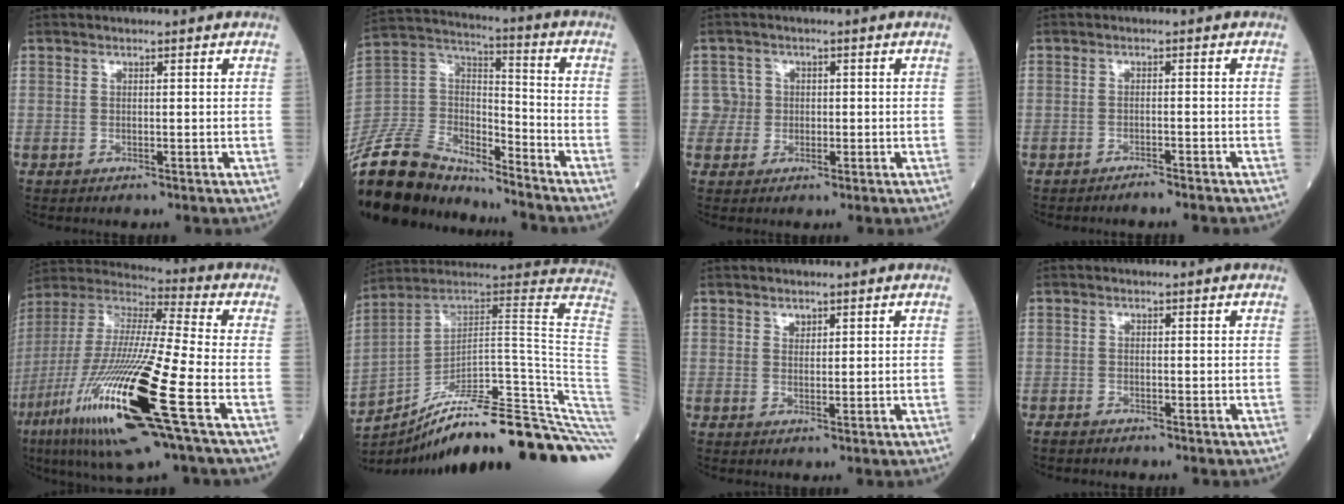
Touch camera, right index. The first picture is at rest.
{"total": 19.5, "force": [-17.5, 5.7, 6.4], "torque": [-0.146, 0.028, -0.325]}
{"total": 2.9, "force": [0.0, 2.8, -0.5], "torque": [0.023, 0.008, -0.003]}
{"total": 2.7, "force": [-2.5, 0.0, 1.0], "torque": [-0.016, -0.001, -0.032]}
{"total": 25.0, "force": [-9.7, 1.7, 23.0], "torque": [-0.483, -0.057, -0.186]}
{"total": 29.7, "force": [-20.8, 0.8, 21.2], "torque": [-0.145, 0.023, -0.294]}
{"total": 1.1, "force": [0.8, 0.6, 0.3], "torque": [-0.003, -0.004, 0.012]}
{"total": 1.3, "force": [-1.2, 0.3, 0.4], "torque": [-0.010, -0.001, -0.018]}